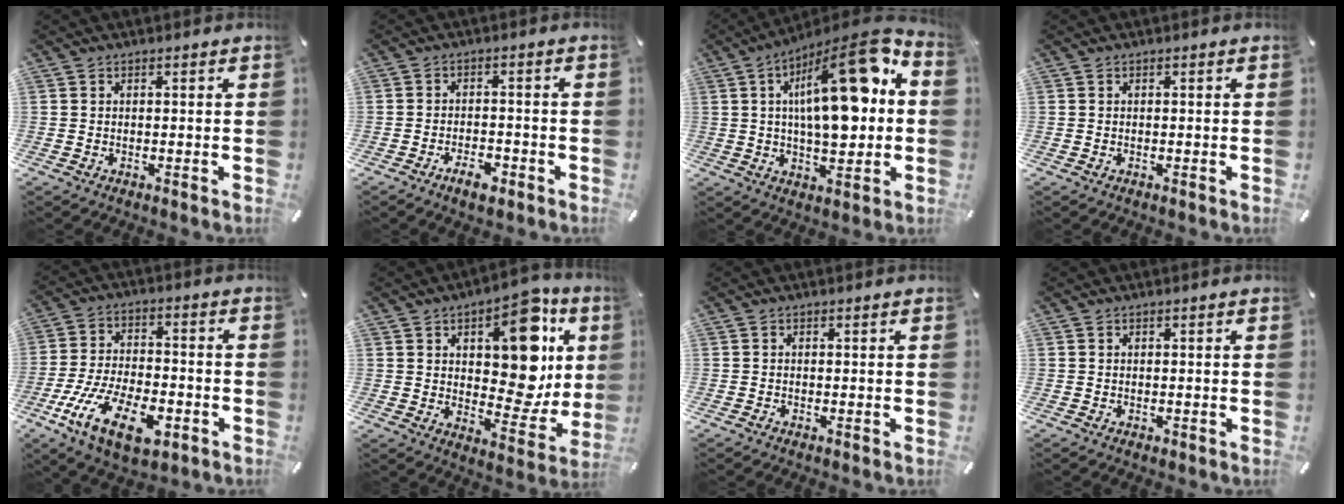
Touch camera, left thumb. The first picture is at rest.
{"total": 4.9, "force": [-3.2, 2.3, 2.9], "torque": [-0.049, 0.016, -0.057]}
{"total": 22.1, "force": [5.3, 8.9, 19.5], "torque": [-0.298, -0.029, 0.078]}
{"total": 0.0}
{"total": 16.9, "force": [-7.7, 8.5, 12.4], "torque": [-0.241, 0.036, -0.128]}
{"total": 19.0, "force": [6.9, 10.6, 14.2], "torque": [-0.173, -0.041, 0.112]}
{"total": 0.0}
{"total": 0.5, "force": [-0.1, 0.4, 0.2], "torque": [-0.003, 0.002, -0.004]}